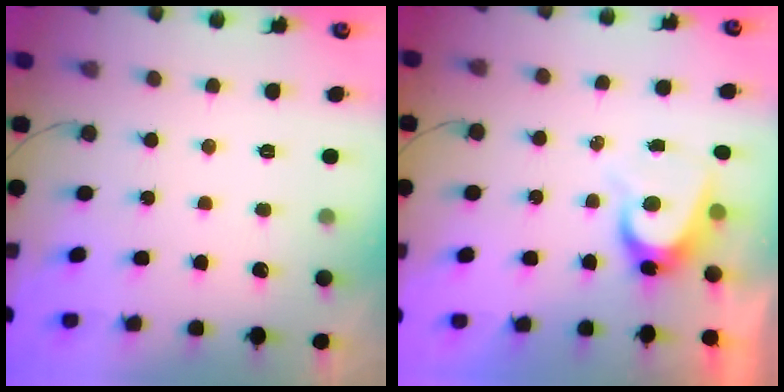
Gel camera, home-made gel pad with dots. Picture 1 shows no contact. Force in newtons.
{"total": 5.8, "press": 5.8, "slide": 0.6}